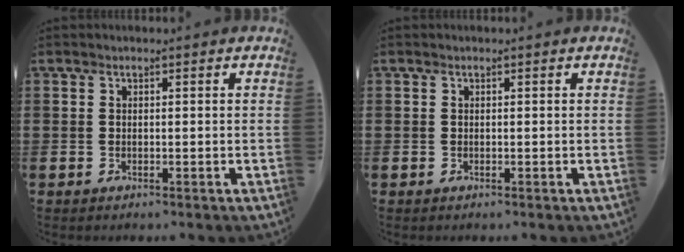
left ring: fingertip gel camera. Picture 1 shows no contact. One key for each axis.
{"total": 0.0}